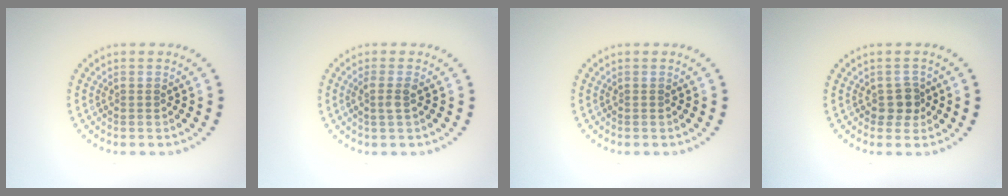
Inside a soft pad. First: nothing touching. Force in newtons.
{"total": 1.5, "press": 1.3, "slide": 0.7}
{"total": 0.0}
{"total": 1.9, "press": 1.6, "slide": 1.0}